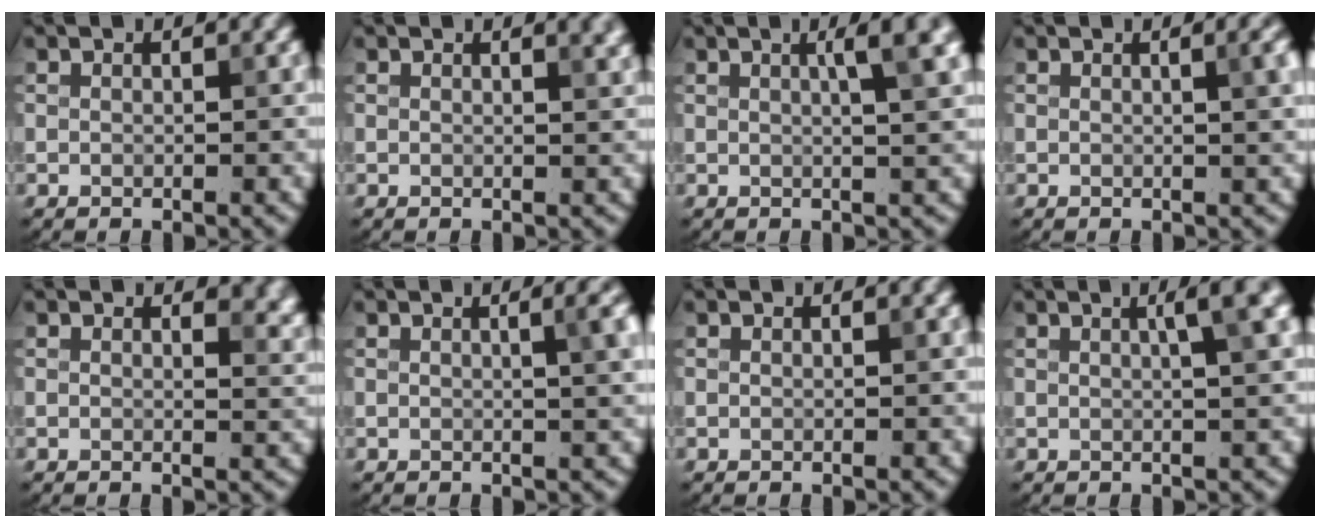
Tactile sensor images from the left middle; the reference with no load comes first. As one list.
[{"total": 2.1, "force": [1.4, 0.8, 1.4], "torque": [-0.003, 0.005, 0.012]}, {"total": 4.2, "force": [1.4, 1.0, 3.8], "torque": [-0.039, 0.012, 0.015]}, {"total": 3.0, "force": [0.7, 1.0, 2.8], "torque": [-0.023, 0.010, 0.005]}, {"total": 2.1, "force": [1.4, 0.9, 1.3], "torque": [-0.014, -0.008, 0.020]}, {"total": 3.6, "force": [0.8, 1.1, 3.3], "torque": [-0.029, 0.010, 0.006]}, {"total": 0.0}, {"total": 3.8, "force": [1.3, 0.9, 3.4], "torque": [-0.035, 0.011, 0.015]}]